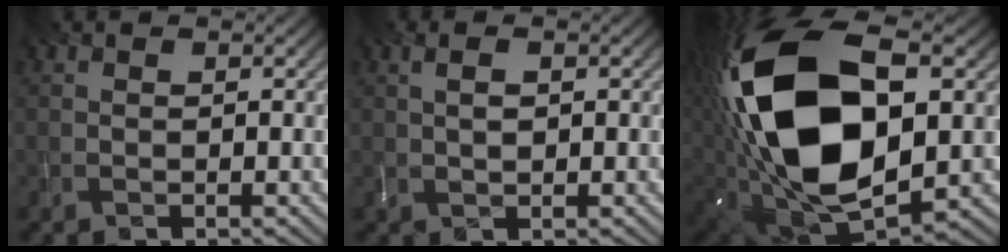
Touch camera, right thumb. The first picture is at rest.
{"total": 2.1, "force": [0.5, 1.0, 1.8], "torque": [-0.041, 0.001, 0.012]}
{"total": 21.3, "force": [2.7, 13.3, 16.4], "torque": [-0.375, -0.027, 0.063]}